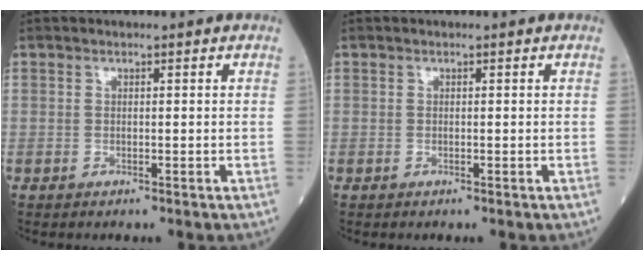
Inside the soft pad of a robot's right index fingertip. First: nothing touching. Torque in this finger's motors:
{"motor_torque": [0.05, 0.03, 0.03, 0.00]}